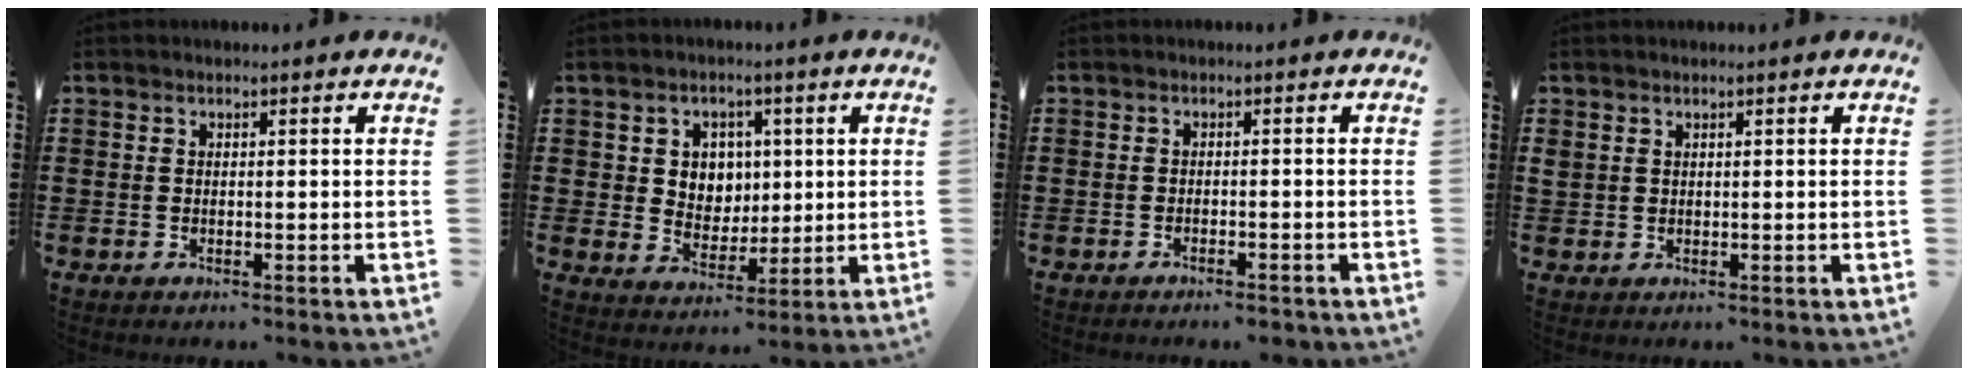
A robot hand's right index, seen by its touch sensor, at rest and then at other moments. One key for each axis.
{"total": 4.9, "fx": 1.4, "fy": 4.6, "fz": 1.1, "tx": -0.038, "ty": 0.011, "tz": 0.023}
{"total": 1.3, "fx": -1.2, "fy": -0.1, "fz": 0.4, "tx": -0.009, "ty": 0.000, "tz": -0.024}
{"total": 0.9, "fx": 0.6, "fy": 0.7, "fz": 0.2, "tx": -0.005, "ty": 0.002, "tz": 0.012}